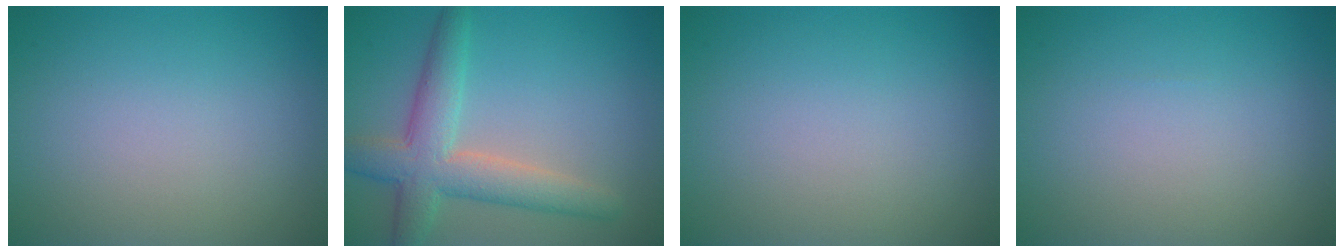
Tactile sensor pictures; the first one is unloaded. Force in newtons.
{"total": 5.6, "press": 5.6, "slide": 0.4}
{"total": 0.0}
{"total": 0.0}